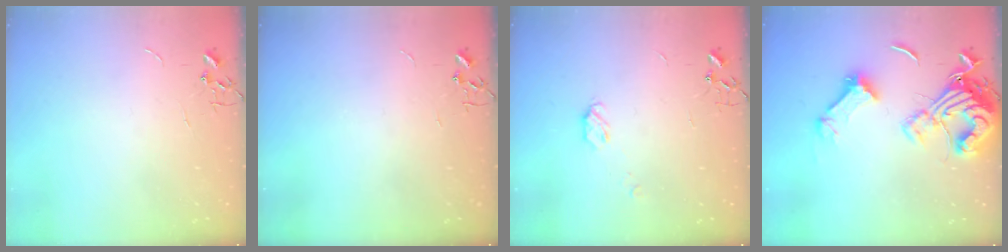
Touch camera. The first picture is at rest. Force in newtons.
{"total": 0.0}
{"total": 4.8, "press": 4.8, "slide": 0.4}
{"total": 18.4, "press": 18.3, "slide": 1.9}